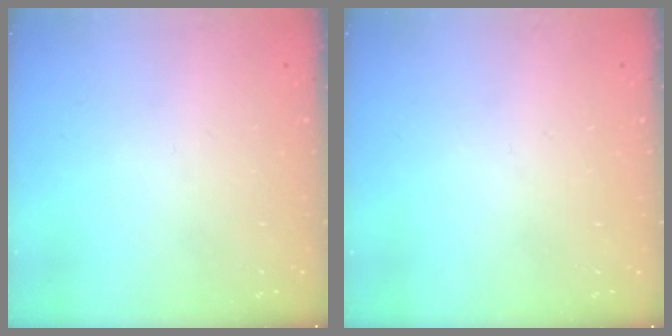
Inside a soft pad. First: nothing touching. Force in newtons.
{"total": 0.0}